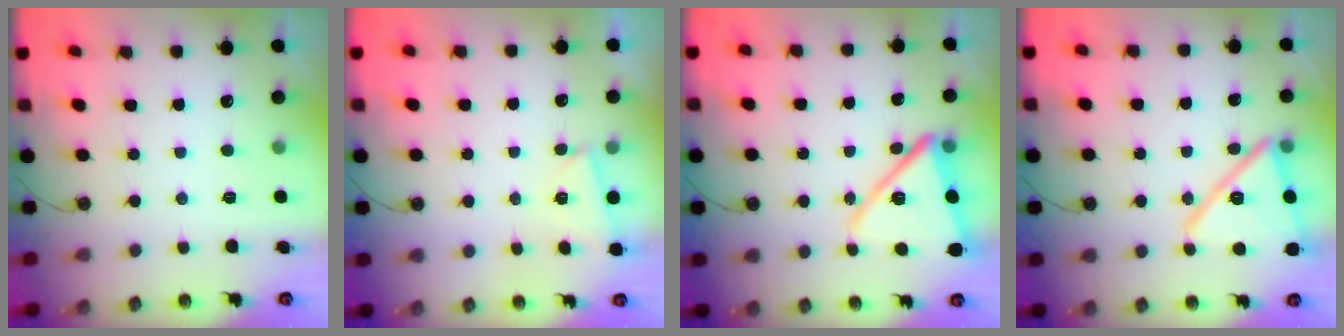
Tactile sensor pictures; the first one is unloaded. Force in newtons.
{"total": 2.4, "press": 2.3, "slide": 0.6}
{"total": 15.4, "press": 15.3, "slide": 1.3}
{"total": 17.0, "press": 17.0, "slide": 1.3}